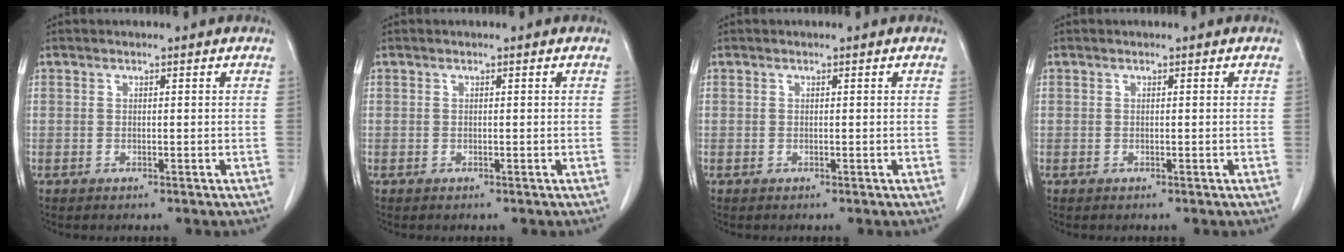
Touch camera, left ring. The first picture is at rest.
{"total": 0.0}
{"total": 0.0}
{"total": 0.0}